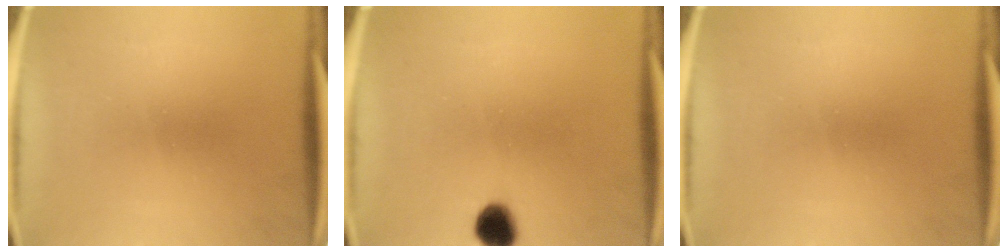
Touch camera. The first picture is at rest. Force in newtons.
{"total": 5.5}
{"total": 0.0}